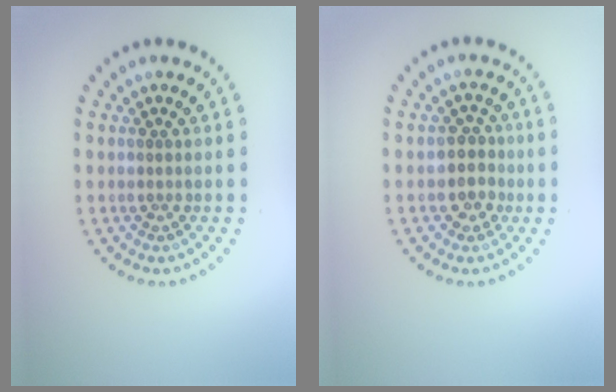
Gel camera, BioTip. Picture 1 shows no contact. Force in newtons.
{"total": 2.4, "press": 2.2, "slide": 1.0}